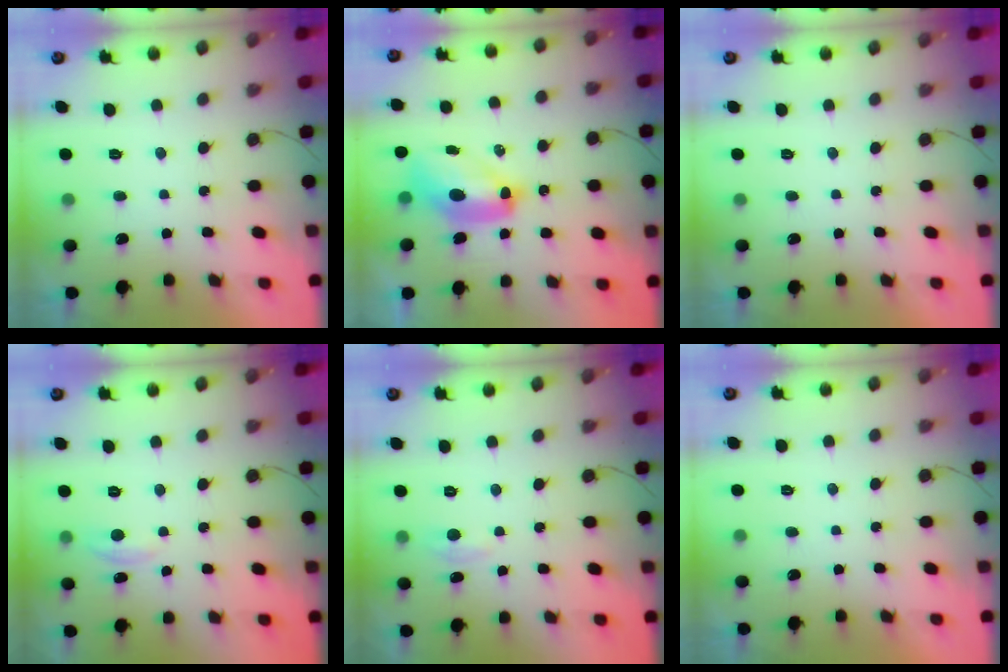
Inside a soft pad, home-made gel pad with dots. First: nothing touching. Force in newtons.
{"total": 11.3, "press": 11.2, "slide": 1.1}
{"total": 0.0}
{"total": 2.7, "press": 2.7, "slide": 0.3}
{"total": 2.9, "press": 2.9, "slide": 0.4}
{"total": 0.0}